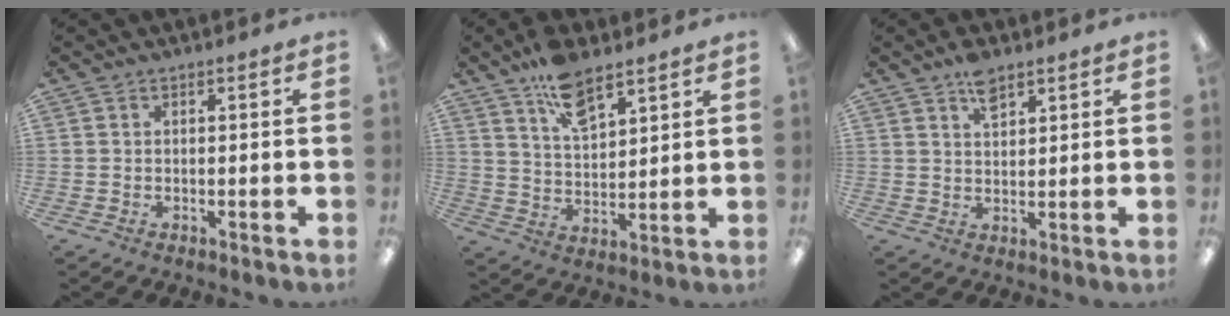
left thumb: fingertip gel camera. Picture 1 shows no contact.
{"total": 10.8, "force": [7.6, 4.7, 6.1], "torque": [-0.097, -0.038, 0.135]}
{"total": 5.1, "force": [3.5, 2.4, 2.9], "torque": [-0.041, -0.013, 0.059]}